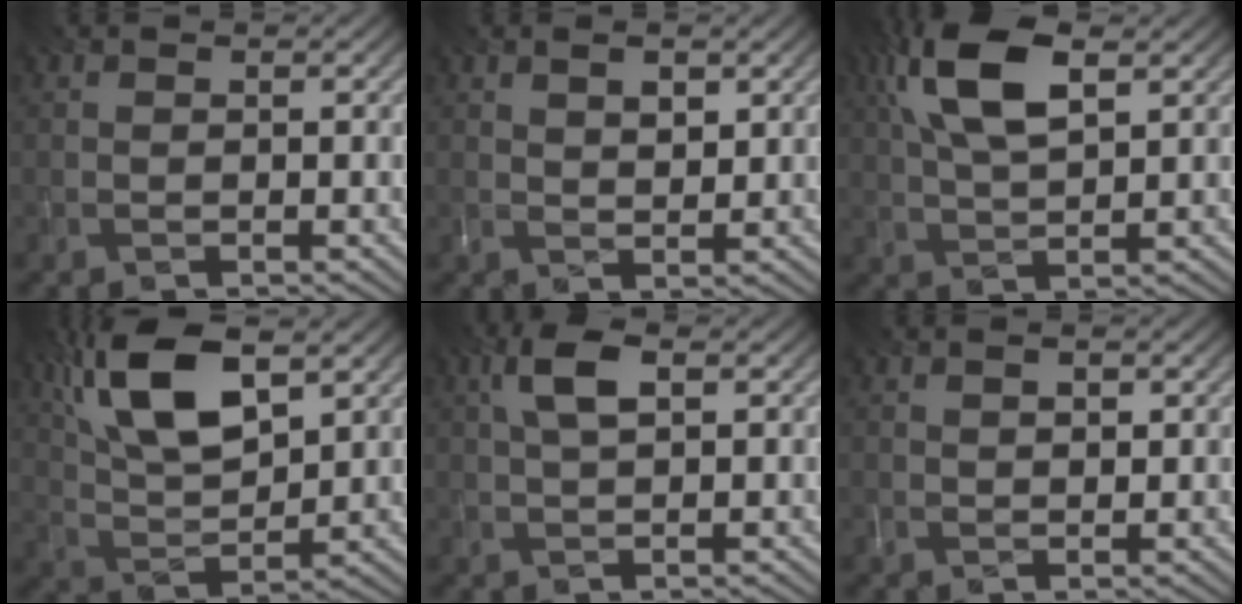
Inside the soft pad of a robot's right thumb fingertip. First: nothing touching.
{"total": 3.1, "force": [1.6, 1.5, 2.3], "torque": [-0.044, -0.003, 0.033]}
{"total": 10.4, "force": [4.3, 4.4, 8.4], "torque": [-0.193, 0.018, 0.083]}
{"total": 12.1, "force": [5.8, 5.0, 9.4], "torque": [-0.204, 0.013, 0.115]}
{"total": 4.3, "force": [1.4, 1.8, 3.7], "torque": [-0.085, 0.010, 0.025]}
{"total": 1.8, "force": [0.8, 0.9, 1.3], "torque": [-0.025, 0.000, 0.017]}